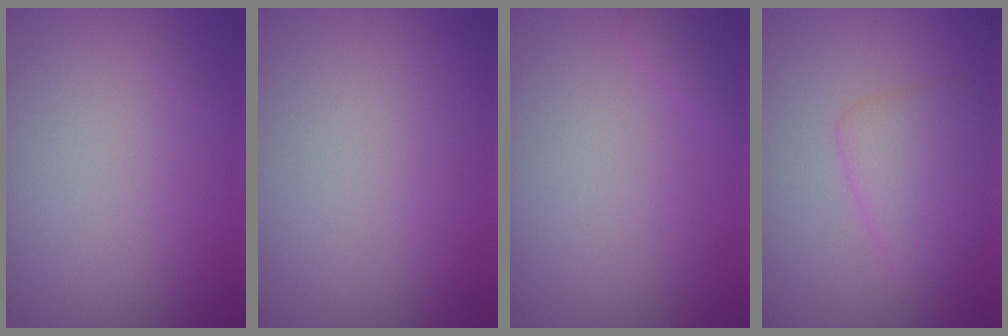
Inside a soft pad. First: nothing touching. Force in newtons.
{"total": 0.0}
{"total": 0.7, "press": 0.7, "slide": 0.0}
{"total": 3.3, "press": 3.3, "slide": 0.1}